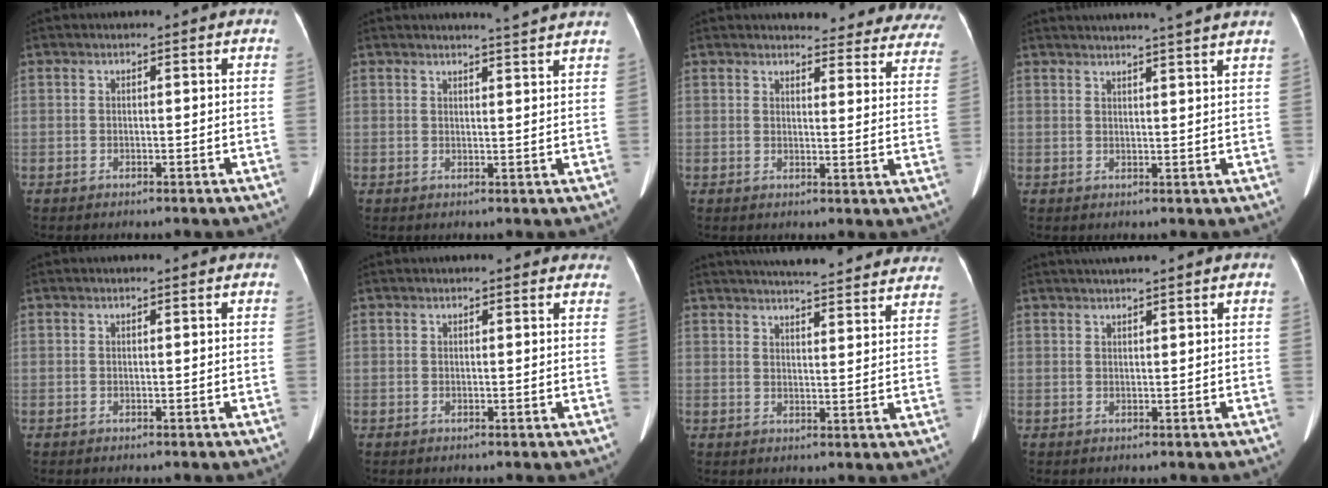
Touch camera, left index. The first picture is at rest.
{"total": 5.5, "force": [5.2, -0.8, 1.7], "torque": [-0.026, -0.002, 0.047]}
{"total": 20.0, "force": [19.1, 4.4, 4.1], "torque": [-0.018, -0.083, 0.188]}
{"total": 12.3, "force": [11.2, -0.9, 5.1], "torque": [-0.077, 0.000, 0.126]}
{"total": 0.0}
{"total": 5.2, "force": [4.4, 1.6, 2.3], "torque": [-0.018, 0.009, 0.041]}
{"total": 24.2, "force": [22.1, 3.8, 9.2], "torque": [-0.137, -0.014, 0.266]}
{"total": 4.2, "force": [3.5, -0.3, 2.3], "torque": [-0.033, 0.030, 0.056]}